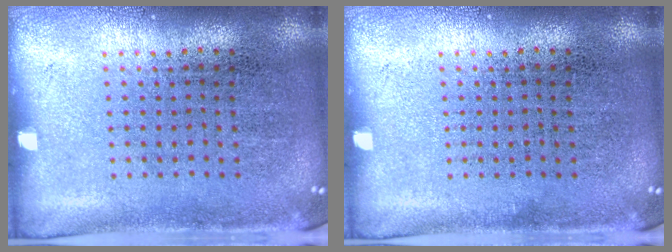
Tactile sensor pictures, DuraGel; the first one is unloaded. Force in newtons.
{"total": 0.0}